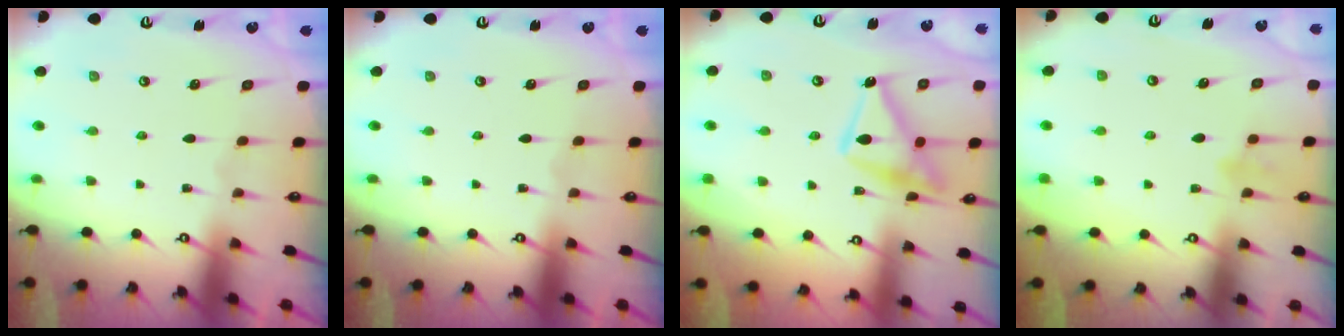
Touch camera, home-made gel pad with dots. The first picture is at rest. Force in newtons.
{"total": 0.0}
{"total": 16.0, "press": 16.0, "slide": 0.7}
{"total": 8.2, "press": 8.0, "slide": 1.5}